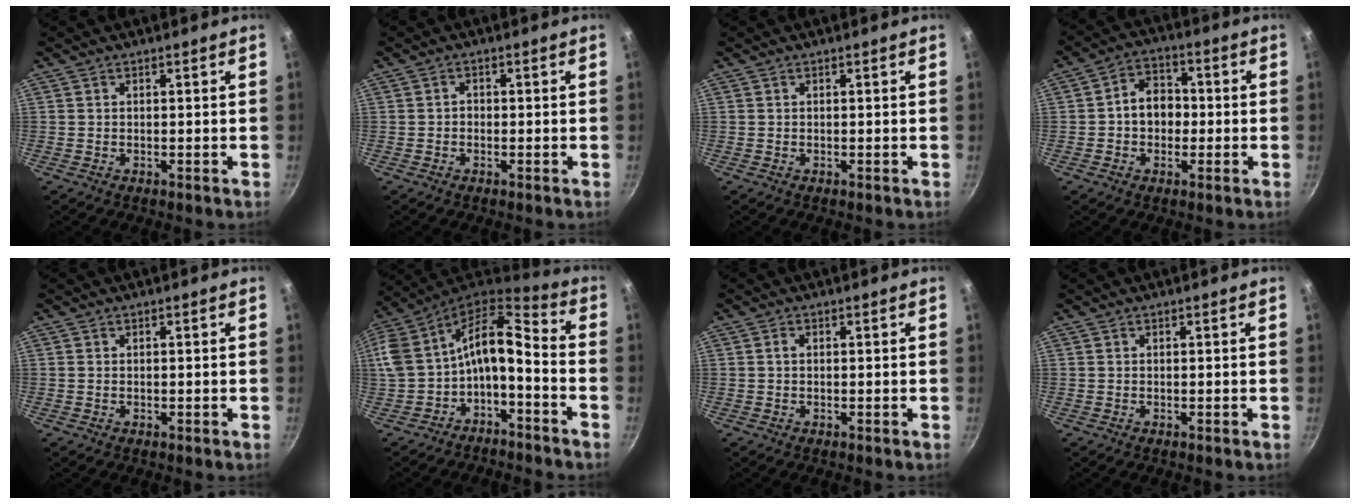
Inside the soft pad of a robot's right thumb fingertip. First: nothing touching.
{"total": 1.0, "force": [-0.3, 0.8, 0.5], "torque": [-0.006, 0.004, -0.007]}
{"total": 0.0}
{"total": 7.5, "force": [-0.6, 5.9, 4.6], "torque": [-0.035, 0.022, -0.017]}
{"total": 0.0}
{"total": 18.6, "force": [-3.5, 10.2, 15.1], "torque": [-0.322, 0.066, -0.068]}
{"total": 0.8, "force": [0.1, 0.5, 0.6], "torque": [-0.009, 0.004, 0.001]}
{"total": 0.0}